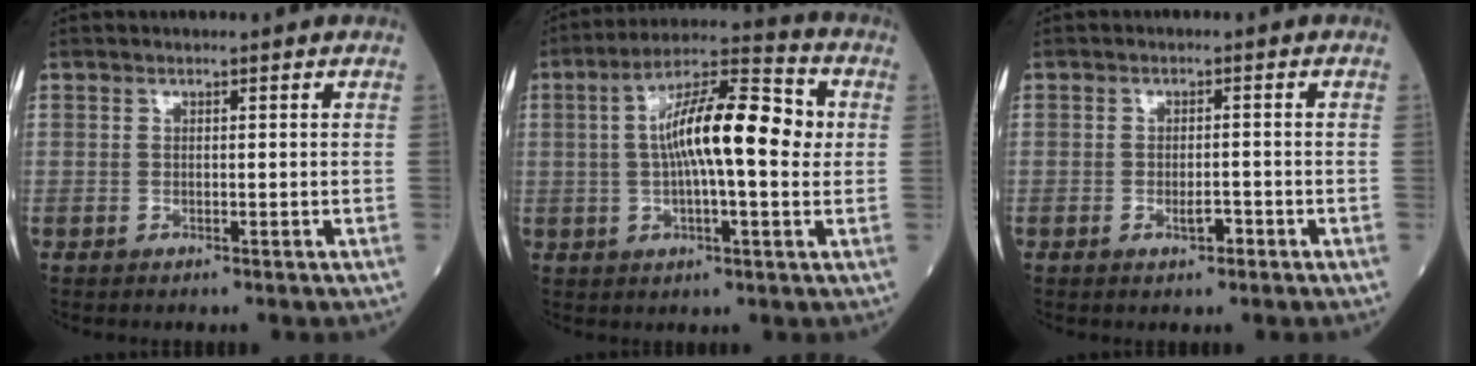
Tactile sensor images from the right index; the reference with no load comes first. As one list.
[{"total": 14.1, "force": [1.3, 3.0, 13.7], "torque": [-0.236, 0.032, 0.014]}, {"total": 2.0, "force": [-1.0, 0.8, 1.5], "torque": [-0.025, 0.001, -0.015]}]